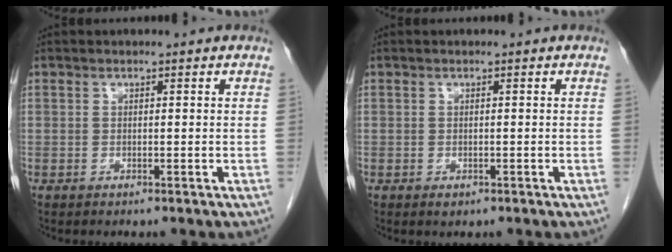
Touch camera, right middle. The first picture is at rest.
{"total": 0.8, "force": [-0.3, 0.5, 0.4], "torque": [-0.007, 0.001, 0.000]}